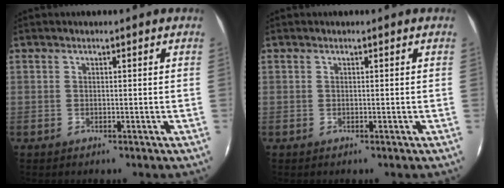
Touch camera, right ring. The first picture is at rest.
{"total": 0.0}